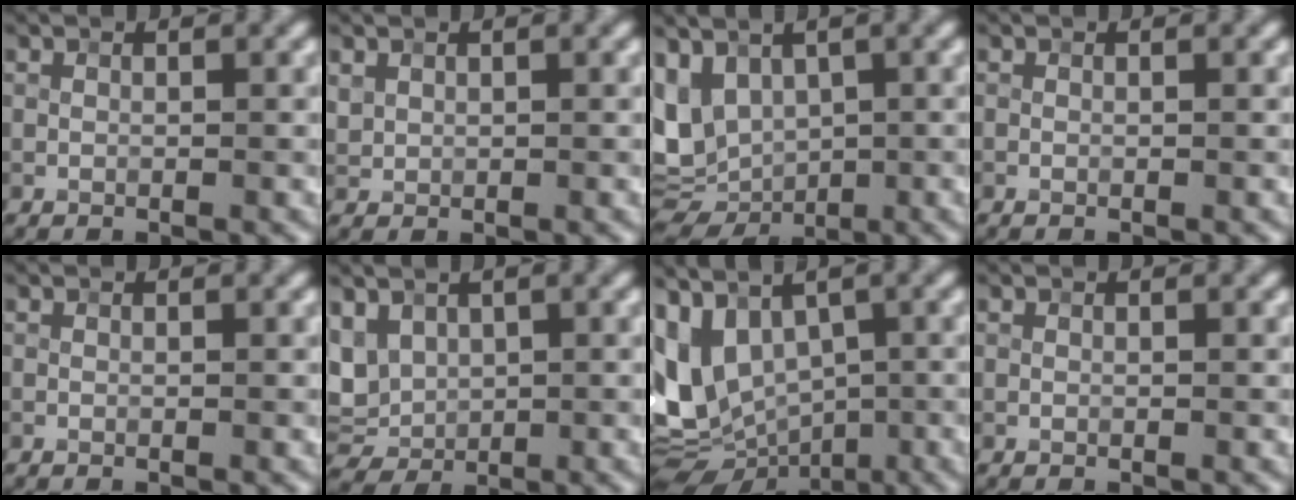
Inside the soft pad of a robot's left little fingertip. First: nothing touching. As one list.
[{"total": 1.0, "force": [0.6, 0.7, 0.2], "torque": [-0.004, -0.002, 0.016]}, {"total": 7.3, "force": [0.3, 5.3, 5.1], "torque": [-0.085, -0.006, 0.018]}, {"total": 0.0}, {"total": 0.0}, {"total": 5.0, "force": [1.3, 3.8, 3.0], "torque": [-0.078, -0.001, 0.029]}, {"total": 11.8, "force": [0.3, 8.3, 8.3], "torque": [-0.179, -0.016, 0.012]}, {"total": 0.0}]